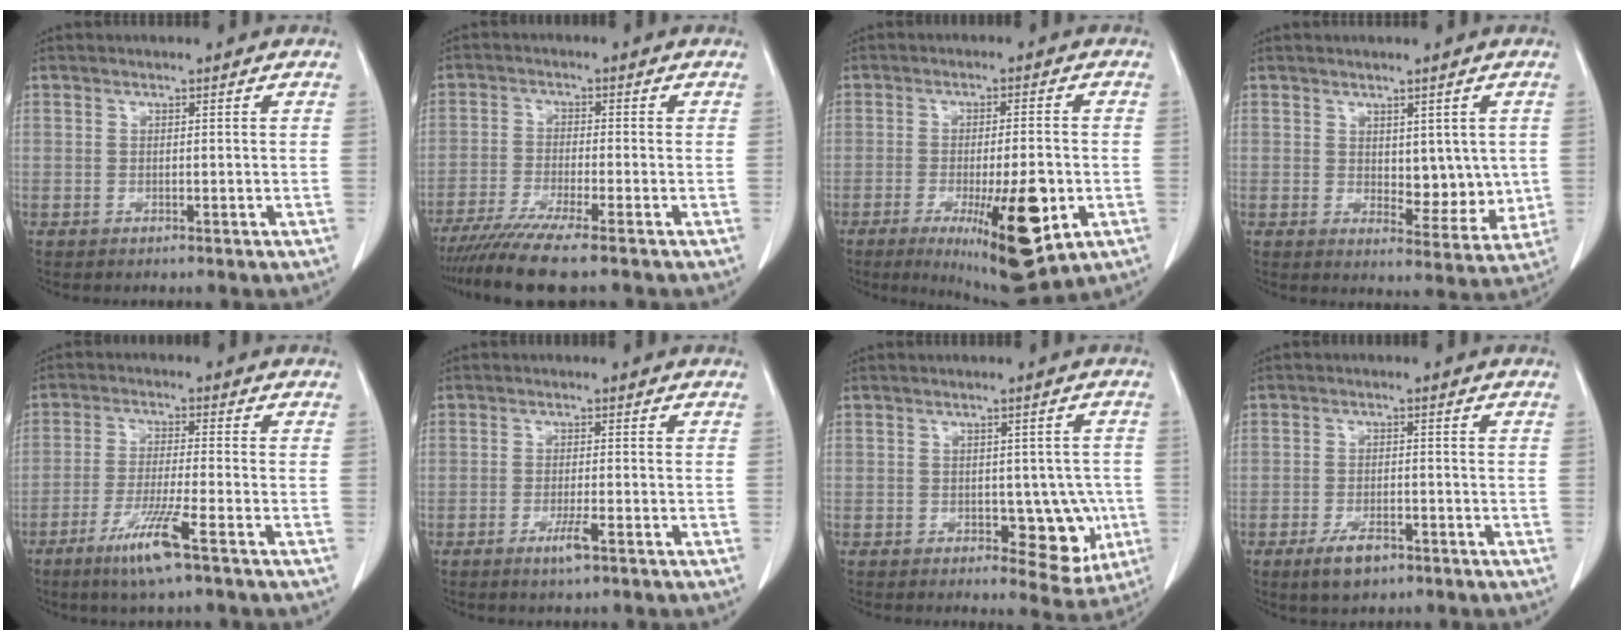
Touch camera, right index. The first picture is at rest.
{"total": 8.0, "force": [-6.4, -0.9, 4.6], "torque": [-0.072, -0.025, -0.110]}
{"total": 13.8, "force": [-4.9, 2.7, 12.6], "torque": [-0.184, -0.026, -0.061]}
{"total": 6.6, "force": [0.8, 3.6, 5.4], "torque": [-0.056, -0.010, 0.024]}
{"total": 7.7, "force": [-4.4, -0.4, 6.3], "torque": [-0.124, -0.019, -0.083]}
{"total": 2.9, "force": [-1.6, 0.0, 2.4], "torque": [-0.046, -0.006, -0.029]}
{"total": 7.4, "force": [-1.8, 4.0, 6.0], "torque": [-0.052, 0.006, -0.011]}
{"total": 4.5, "force": [-2.8, 2.1, 2.8], "torque": [-0.053, -0.001, -0.043]}